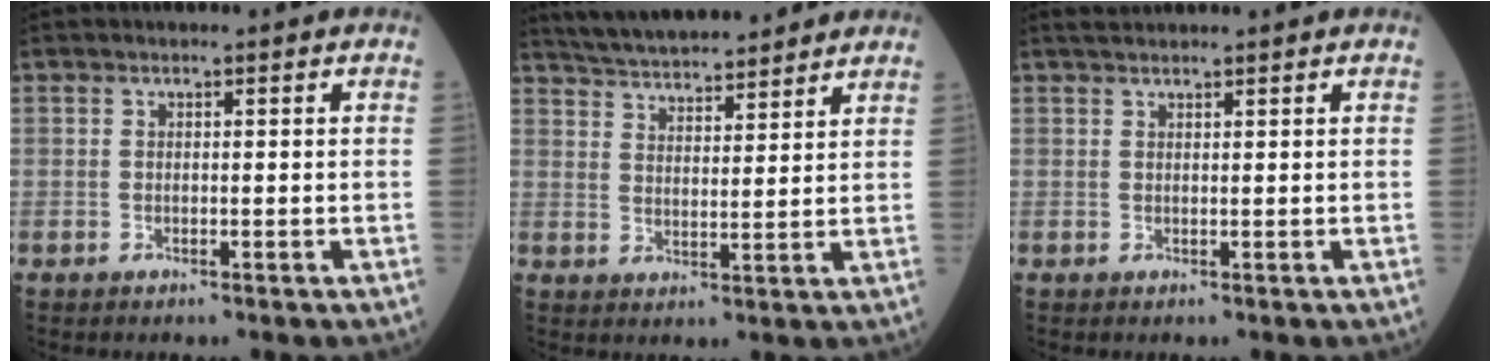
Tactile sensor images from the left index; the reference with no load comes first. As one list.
[{"total": 14.7, "force": [13.4, 2.3, 5.7], "torque": [-0.097, 0.028, 0.208]}, {"total": 3.6, "force": [3.3, 0.0, 1.4], "torque": [-0.018, 0.031, 0.054]}]